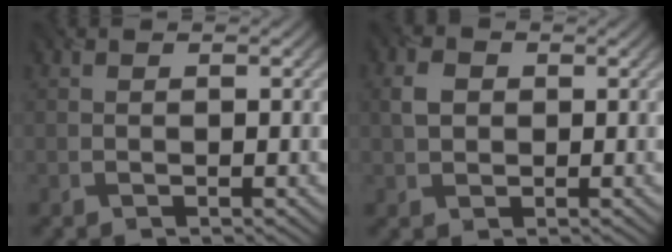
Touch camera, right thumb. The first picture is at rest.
{"total": 2.2, "force": [0.4, 2.0, 1.0], "torque": [-0.028, 0.005, 0.003]}